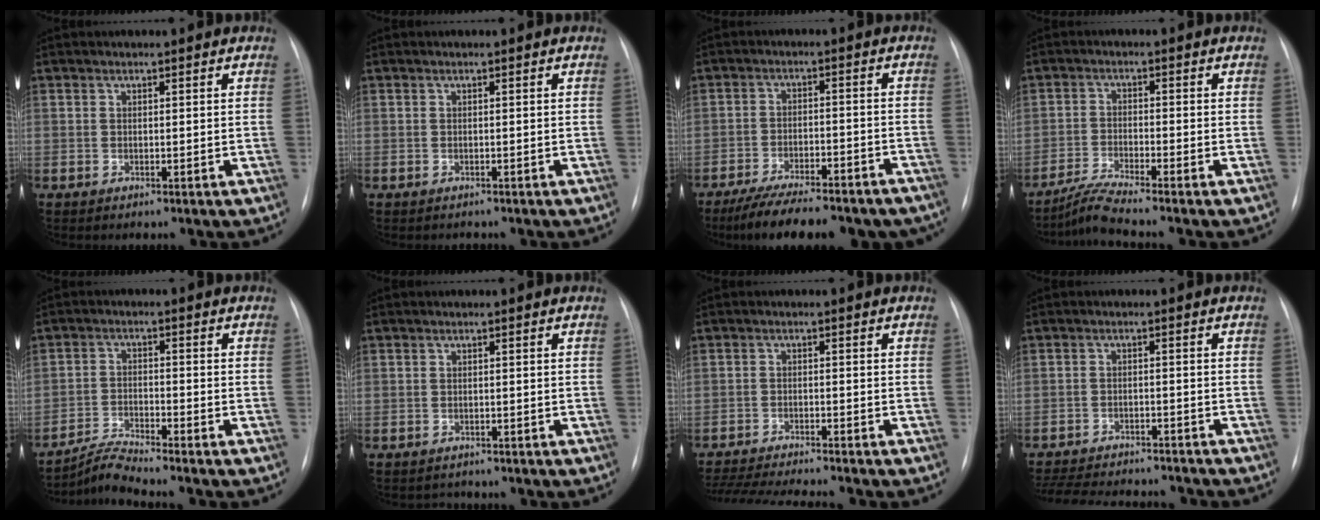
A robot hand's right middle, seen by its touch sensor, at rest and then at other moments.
{"total": 0.6, "force": [-0.6, 0.3, 0.0], "torque": [-0.005, 0.000, -0.008]}
{"total": 19.4, "force": [-16.3, 5.1, 9.1], "torque": [-0.123, -0.001, -0.225]}
{"total": 4.8, "force": [-4.2, -1.4, 1.7], "torque": [-0.043, -0.028, -0.088]}
{"total": 4.6, "force": [-4.3, -1.5, 0.4], "torque": [-0.020, -0.021, -0.084]}
{"total": 1.5, "force": [-1.2, 0.8, -0.5], "torque": [0.001, -0.001, -0.018]}
{"total": 10.9, "force": [-10.0, -0.3, 4.3], "torque": [-0.068, -0.011, -0.162]}
{"total": 15.8, "force": [-14.4, 3.5, 5.5], "torque": [-0.126, -0.011, -0.199]}